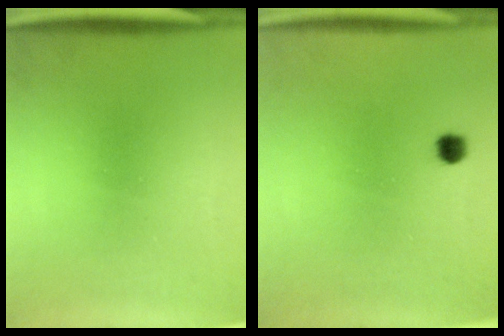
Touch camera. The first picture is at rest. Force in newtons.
{"total": 1.8}